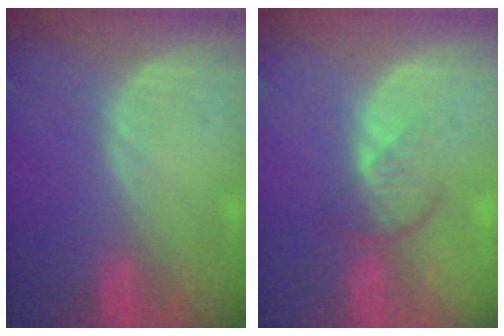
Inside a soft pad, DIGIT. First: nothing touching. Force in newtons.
{"total": 3.7, "press": 3.4, "slide": 1.5}